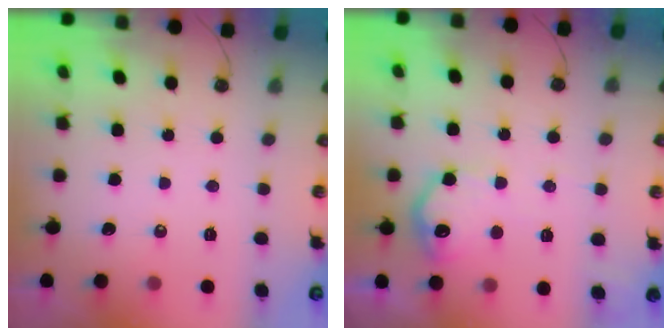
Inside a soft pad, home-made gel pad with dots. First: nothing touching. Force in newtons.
{"total": 11.7, "press": 11.7, "slide": 0.2}